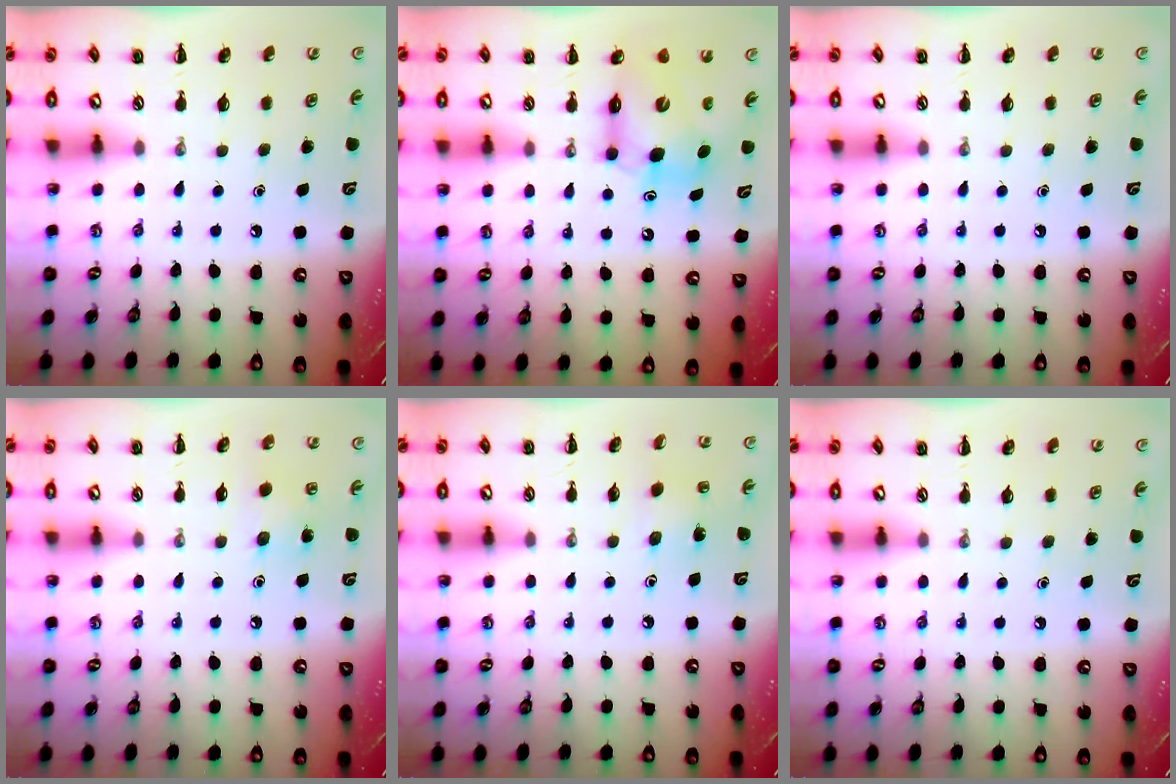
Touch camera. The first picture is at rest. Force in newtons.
{"total": 8.8, "press": 8.6, "slide": 2.0}
{"total": 0.0}
{"total": 5.1, "press": 4.9, "slide": 1.4}
{"total": 1.9, "press": 1.8, "slide": 0.7}
{"total": 0.0}